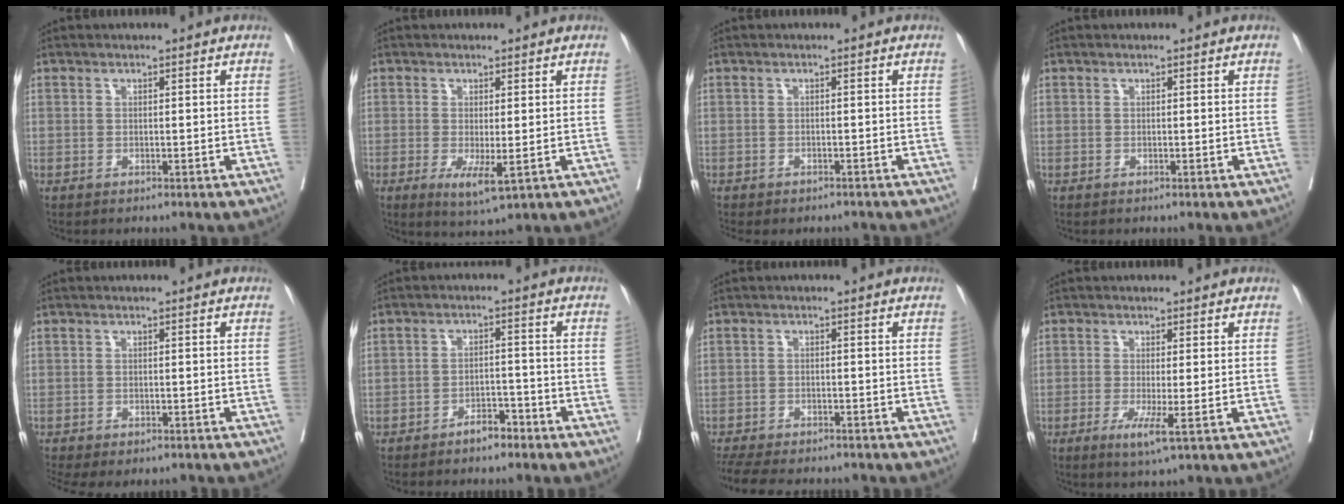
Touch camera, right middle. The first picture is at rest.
{"total": 4.5, "force": [-1.2, 1.0, 4.2], "torque": [-0.072, -0.014, -0.012]}
{"total": 5.3, "force": [-4.8, 1.8, 1.7], "torque": [-0.018, 0.001, -0.059]}
{"total": 0.0}
{"total": 8.9, "force": [-7.1, 3.3, 4.2], "torque": [-0.091, 0.000, -0.094]}
{"total": 3.5, "force": [-2.8, 1.2, 1.7], "torque": [-0.025, 0.005, -0.046]}
{"total": 12.2, "force": [-10.7, 3.1, 5.1], "torque": [-0.097, -0.013, -0.150]}
{"total": 3.8, "force": [-1.4, -0.1, 3.5], "torque": [-0.062, -0.013, -0.022]}